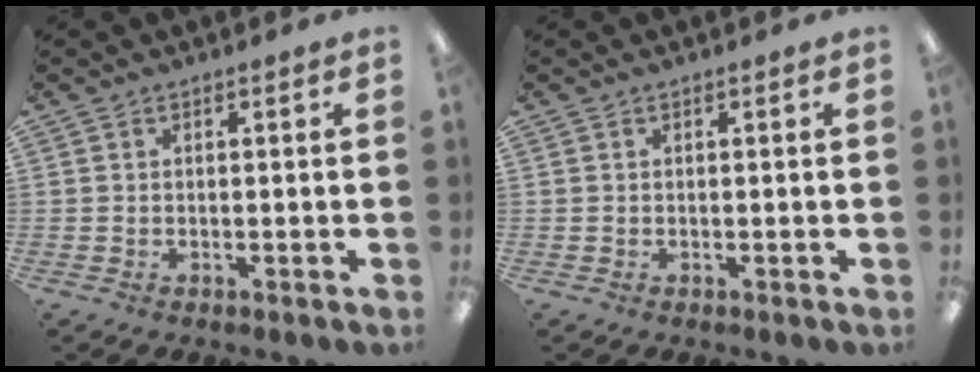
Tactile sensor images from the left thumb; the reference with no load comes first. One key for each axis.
{"total": 0.0}